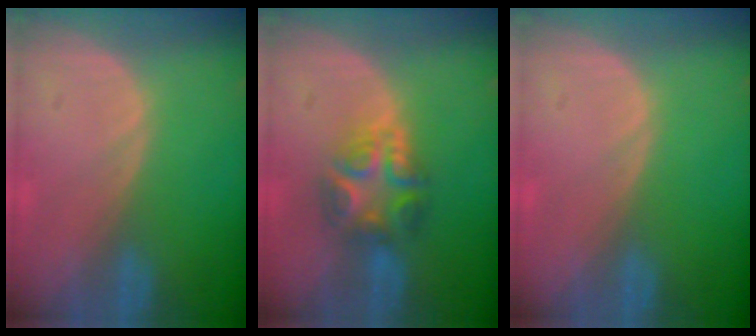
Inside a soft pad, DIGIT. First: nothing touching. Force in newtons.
{"total": 6.8, "press": 6.2, "slide": 2.9}
{"total": 0.0}